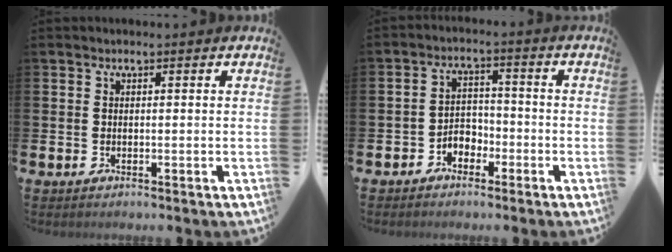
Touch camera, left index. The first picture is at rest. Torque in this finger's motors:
{"motor_torque": [0.06, 0.18, 0.04, 0.03]}